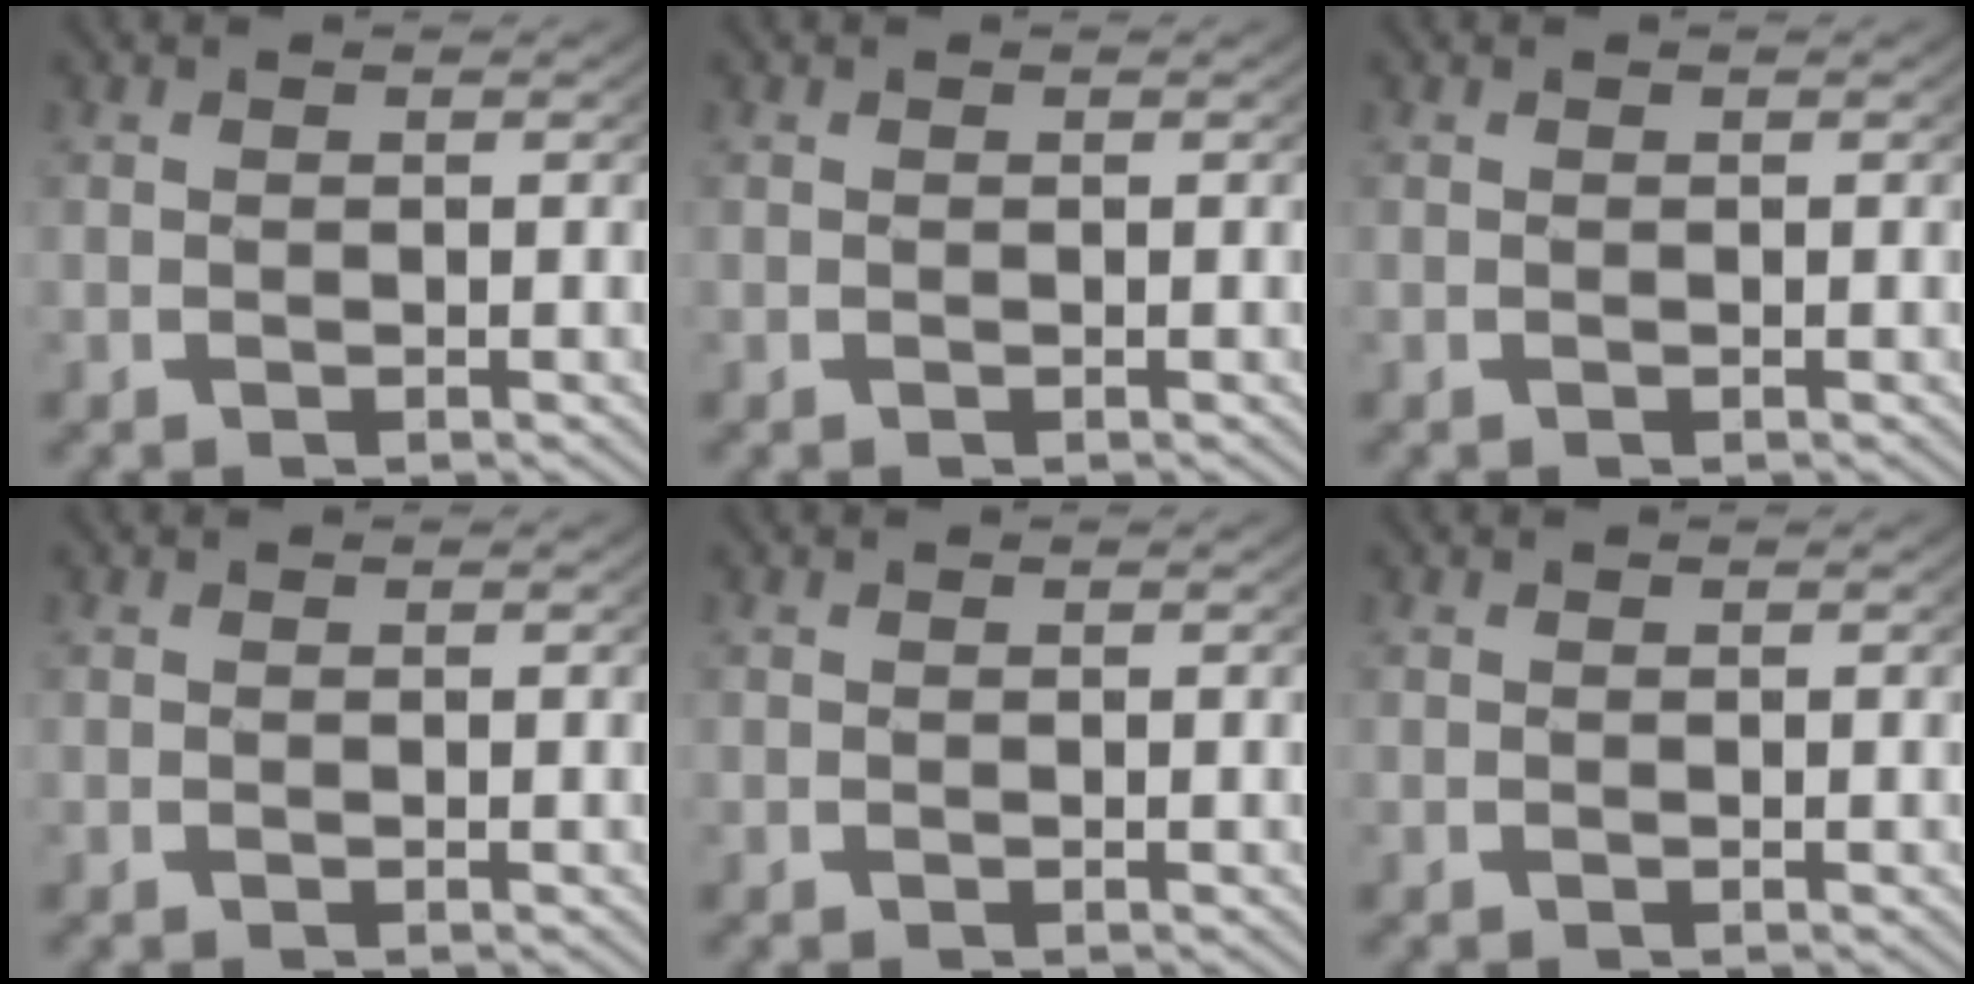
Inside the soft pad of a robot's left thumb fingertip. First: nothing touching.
{"total": 0.0}
{"total": 0.0}
{"total": 0.0}
{"total": 0.0}
{"total": 0.0}